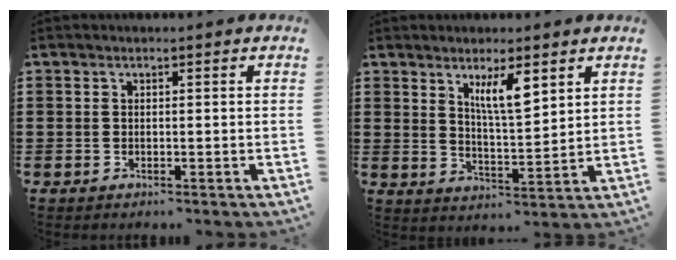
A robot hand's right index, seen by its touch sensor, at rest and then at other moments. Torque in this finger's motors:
{"motor_torque": [0.54, 0.25, 0.17, 0.07]}